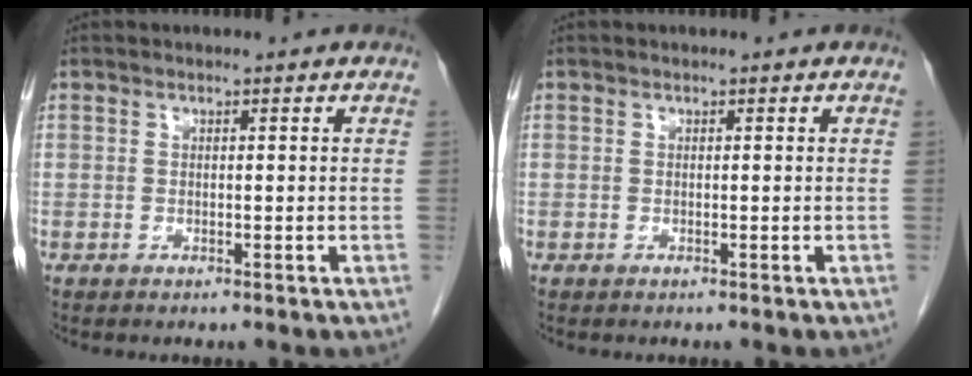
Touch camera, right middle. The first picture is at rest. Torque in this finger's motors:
{"motor_torque": [0.00, 0.00, 0.00, -0.01]}